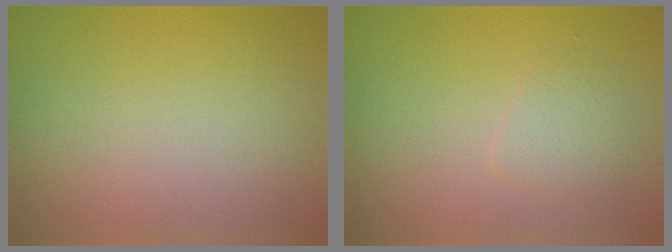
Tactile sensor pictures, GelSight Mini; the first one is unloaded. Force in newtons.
{"total": 1.8, "press": 1.8, "slide": 0.1}